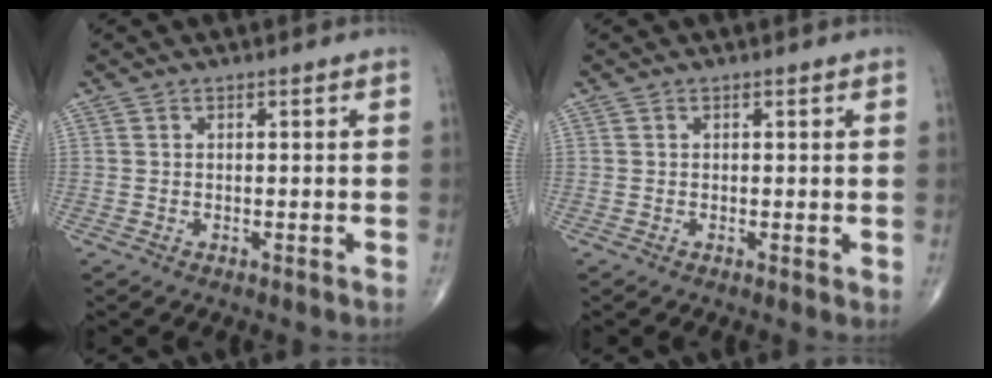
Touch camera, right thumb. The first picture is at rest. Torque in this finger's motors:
{"motor_torque": [-0.22, -0.02, -0.09, -0.03, -0.03]}